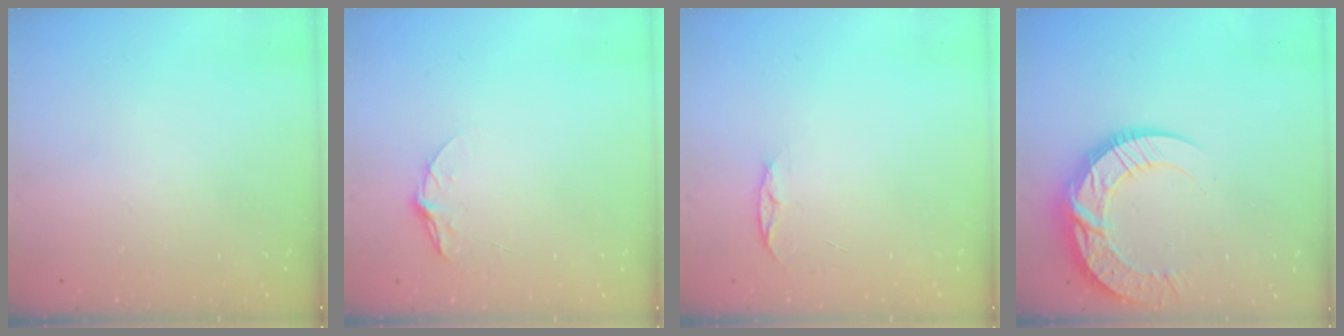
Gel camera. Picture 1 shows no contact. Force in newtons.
{"total": 5.8, "press": 5.8, "slide": 0.5}
{"total": 4.5, "press": 4.5, "slide": 0.6}
{"total": 15.3, "press": 15.2, "slide": 1.4}